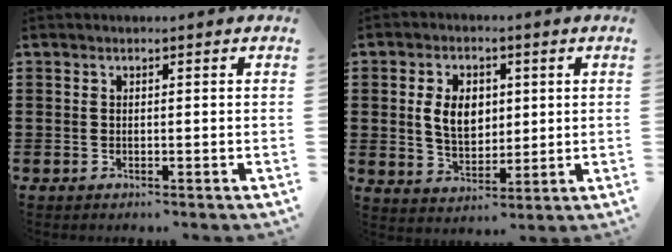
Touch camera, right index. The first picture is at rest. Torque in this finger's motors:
{"motor_torque": [0.84, 0.59, 0.41, 0.13]}